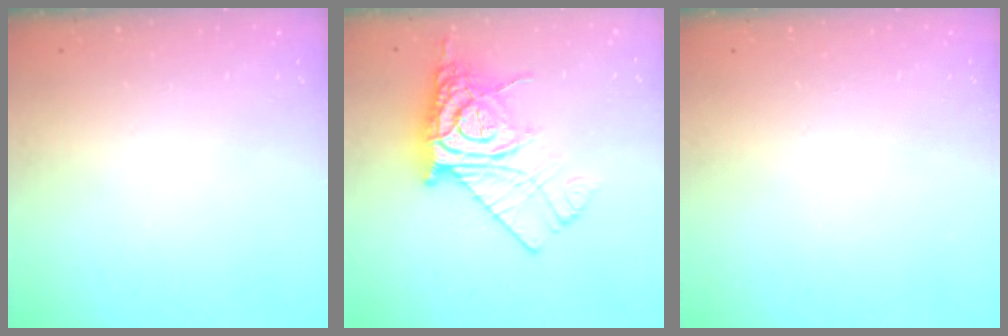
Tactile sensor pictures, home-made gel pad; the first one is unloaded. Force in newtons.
{"total": 16.9, "press": 16.8, "slide": 1.7}
{"total": 0.0}